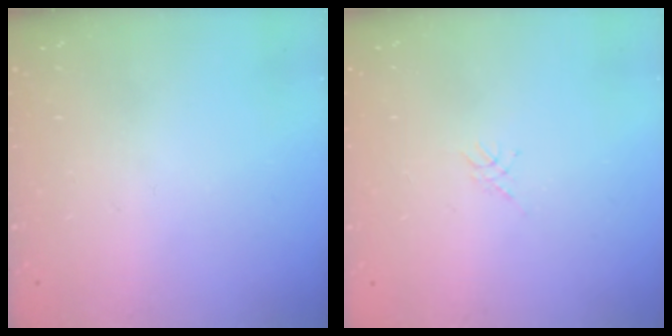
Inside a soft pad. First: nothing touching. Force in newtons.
{"total": 1.1, "press": 1.1, "slide": 0.3}